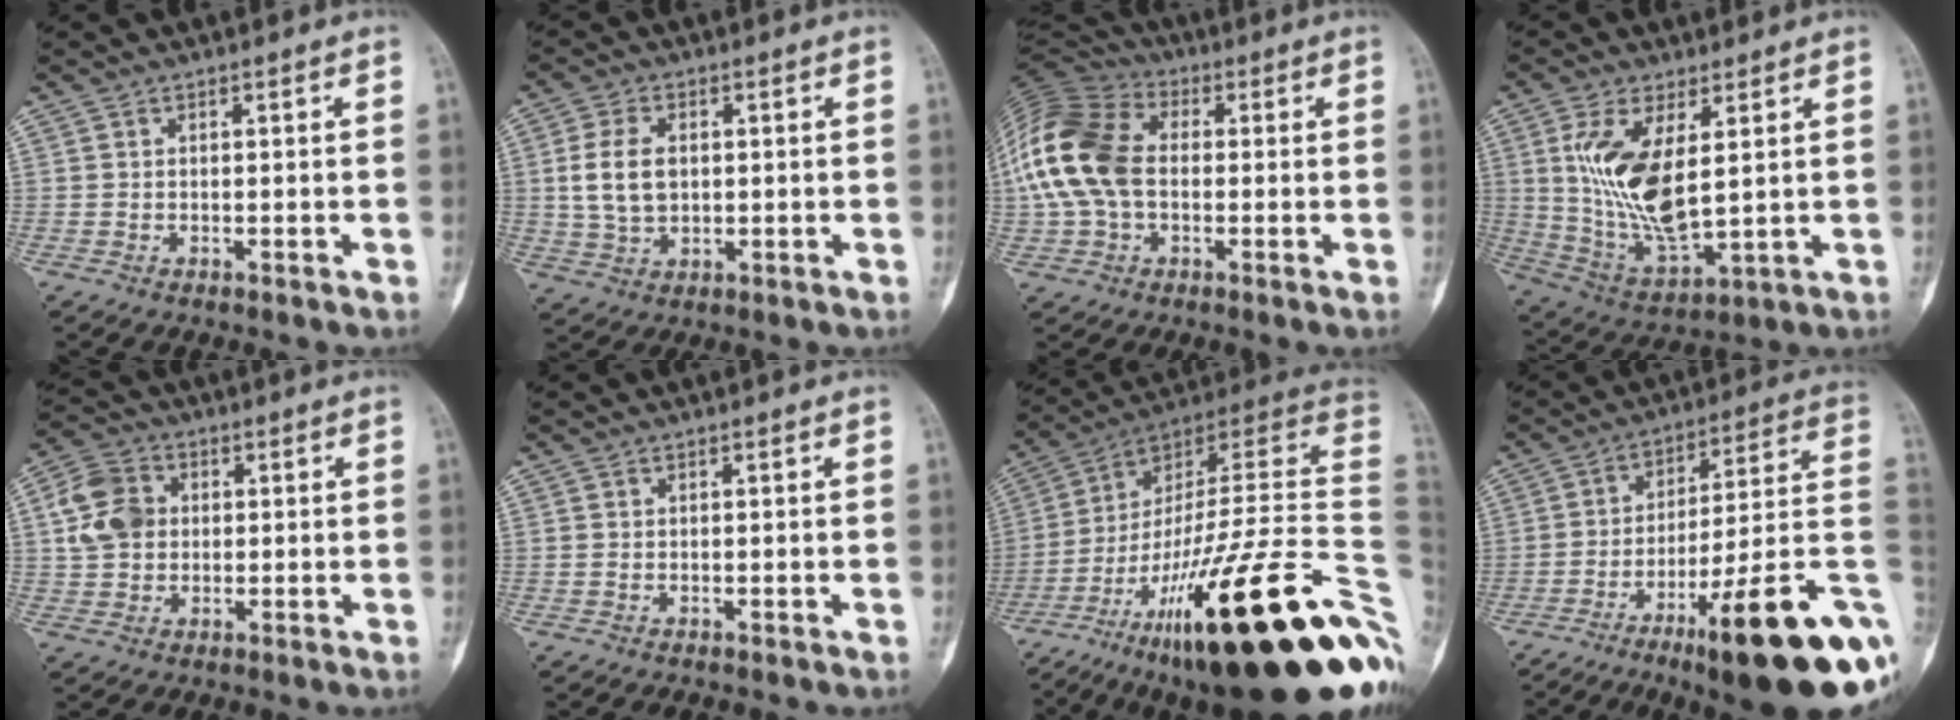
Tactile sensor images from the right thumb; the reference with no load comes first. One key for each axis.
{"total": 7.9, "fx": 0.9, "fy": 5.2, "fz": 5.9, "tx": -0.111, "ty": -0.003, "tz": 0.023}
{"total": 18.1, "fx": 0.3, "fy": 12.2, "fz": 13.4, "tx": -0.293, "ty": 0.027, "tz": -0.002}
{"total": 14.8, "fx": 3.0, "fy": 6.4, "fz": 13.1, "tx": -0.259, "ty": -0.023, "tz": 0.073}
{"total": 8.8, "fx": 1.2, "fy": 6.9, "fz": 5.2, "tx": -0.086, "ty": 0.013, "tz": 0.015}
{"total": 0.0}
{"total": 38.0, "fx": -12.8, "fy": 8.8, "fz": 34.7, "tx": -0.437, "ty": 0.086, "tz": -0.208}
{"total": 22.3, "fx": -8.6, "fy": 4.3, "fz": 20.1, "tx": -0.224, "ty": 0.050, "tz": -0.122}